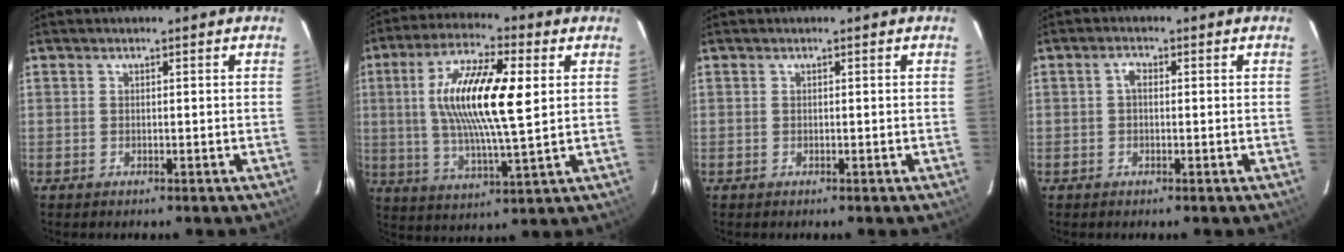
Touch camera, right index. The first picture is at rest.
{"total": 16.5, "force": [3.1, 3.9, 15.7], "torque": [-0.292, 0.009, 0.051]}
{"total": 0.0}
{"total": 1.6, "force": [0.0, 1.0, 1.2], "torque": [-0.025, 0.008, -0.001]}